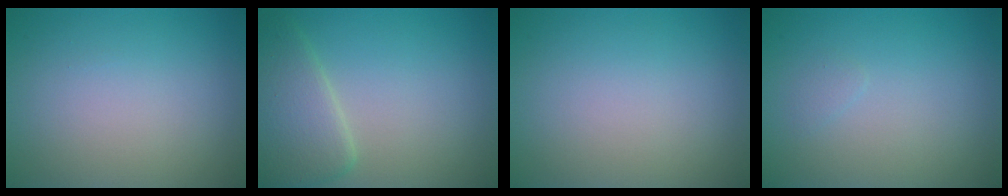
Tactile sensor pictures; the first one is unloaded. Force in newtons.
{"total": 4.4, "press": 4.4, "slide": 0.1}
{"total": 0.0}
{"total": 0.5, "press": 0.5, "slide": 0.0}